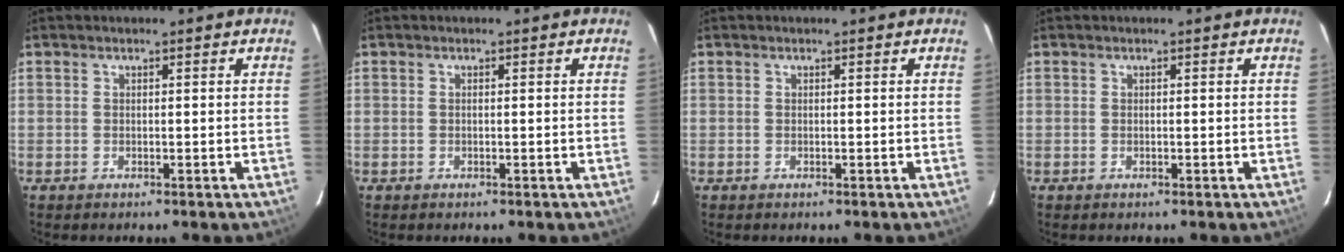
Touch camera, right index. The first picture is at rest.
{"total": 0.0}
{"total": 0.0}
{"total": 0.0}